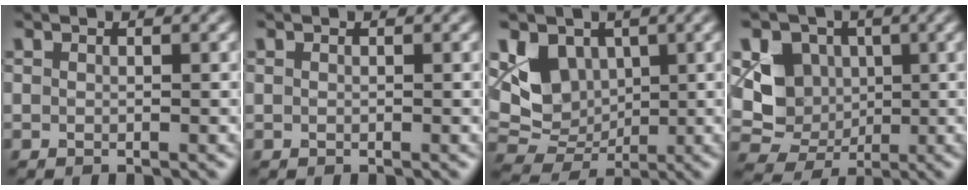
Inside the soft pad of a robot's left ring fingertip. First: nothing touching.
{"total": 0.0}
{"total": 5.9, "force": [1.3, 4.8, 3.3], "torque": [-0.056, -0.010, 0.024]}
{"total": 5.9, "force": [0.7, 5.2, 2.7], "torque": [-0.039, -0.004, 0.007]}